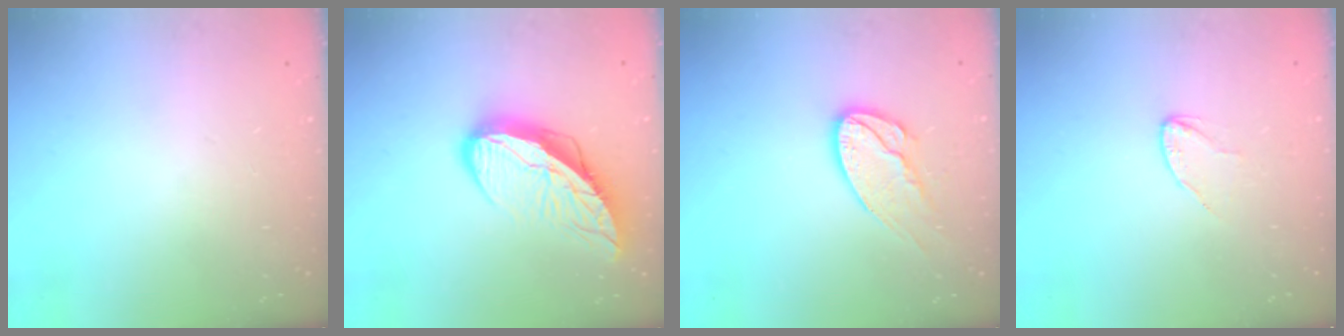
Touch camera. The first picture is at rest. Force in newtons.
{"total": 13.0, "press": 13.0, "slide": 1.2}
{"total": 12.7, "press": 12.7, "slide": 1.0}
{"total": 3.5, "press": 3.5, "slide": 0.3}